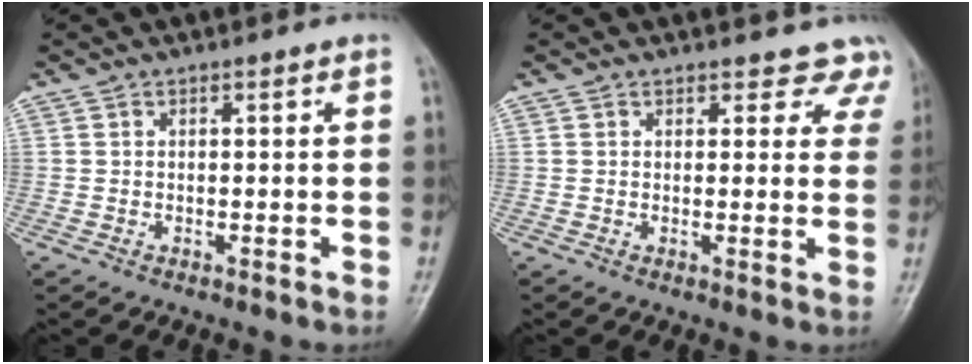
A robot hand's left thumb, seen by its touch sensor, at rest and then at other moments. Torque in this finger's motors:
{"motor_torque": [-0.12, 0.07, -0.24, -0.01, -0.01]}